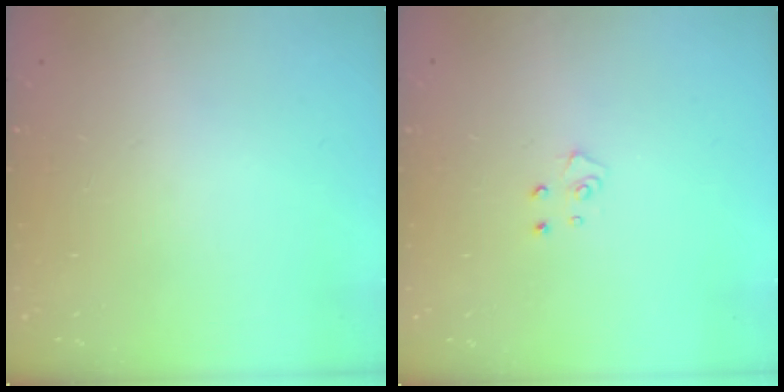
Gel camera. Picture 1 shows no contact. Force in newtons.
{"total": 4.2, "press": 4.1, "slide": 0.4}